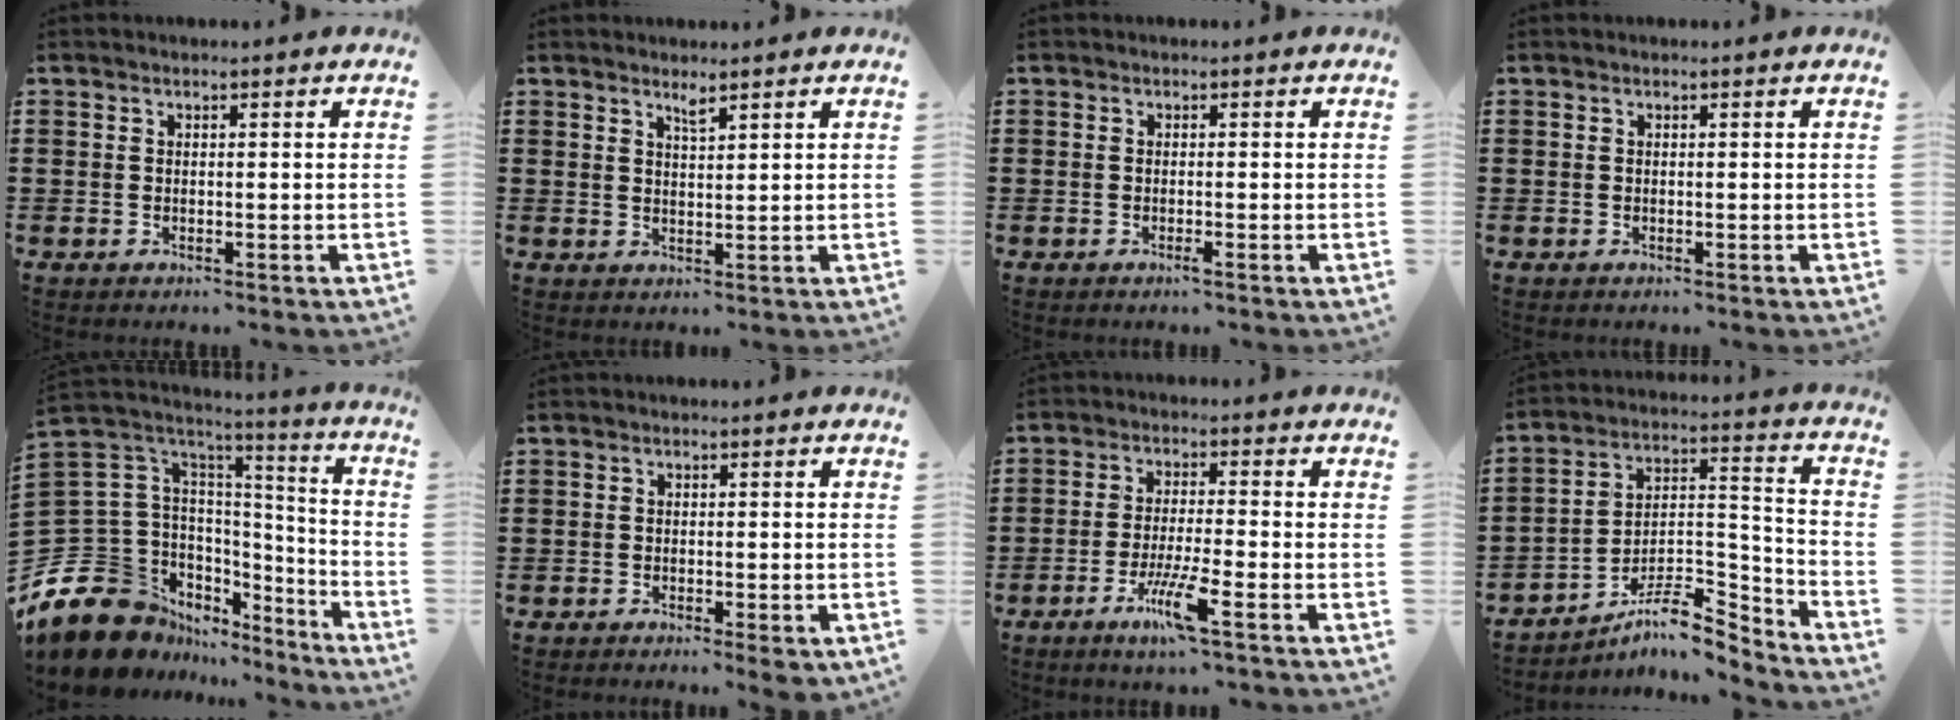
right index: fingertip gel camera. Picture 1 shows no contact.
{"total": 1.8, "force": [1.5, 0.2, 0.9], "torque": [-0.019, 0.001, 0.027]}
{"total": 0.9, "force": [-0.4, -0.1, 0.8], "torque": [-0.015, -0.005, -0.007]}
{"total": 0.0}
{"total": 14.6, "force": [-9.2, 9.6, 6.0], "torque": [-0.173, -0.009, -0.163]}
{"total": 1.4, "force": [-1.2, 0.4, 0.7], "torque": [-0.014, -0.001, -0.021]}
{"total": 7.1, "force": [-3.8, 0.5, 5.9], "torque": [-0.127, -0.016, -0.071]}
{"total": 8.9, "force": [-7.4, 2.7, 4.3], "torque": [-0.067, 0.013, -0.140]}